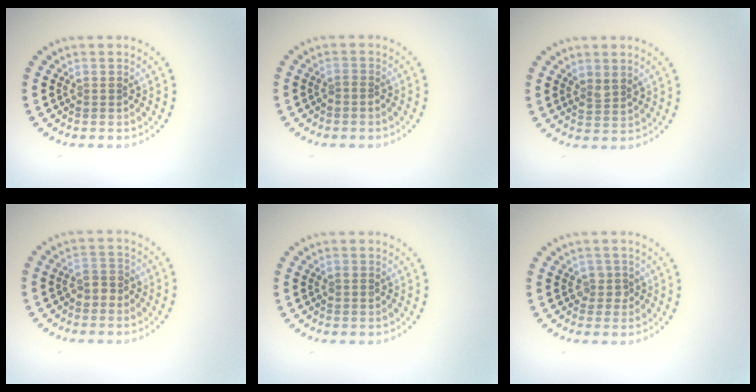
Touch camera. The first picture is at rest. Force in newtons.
{"total": 0.5, "press": 0.3, "slide": 0.5}
{"total": 1.3, "press": 1.2, "slide": 0.6}
{"total": 1.7, "press": 1.5, "slide": 0.8}
{"total": 0.7, "press": 0.7, "slide": 0.1}
{"total": 1.2, "press": 1.1, "slide": 0.5}